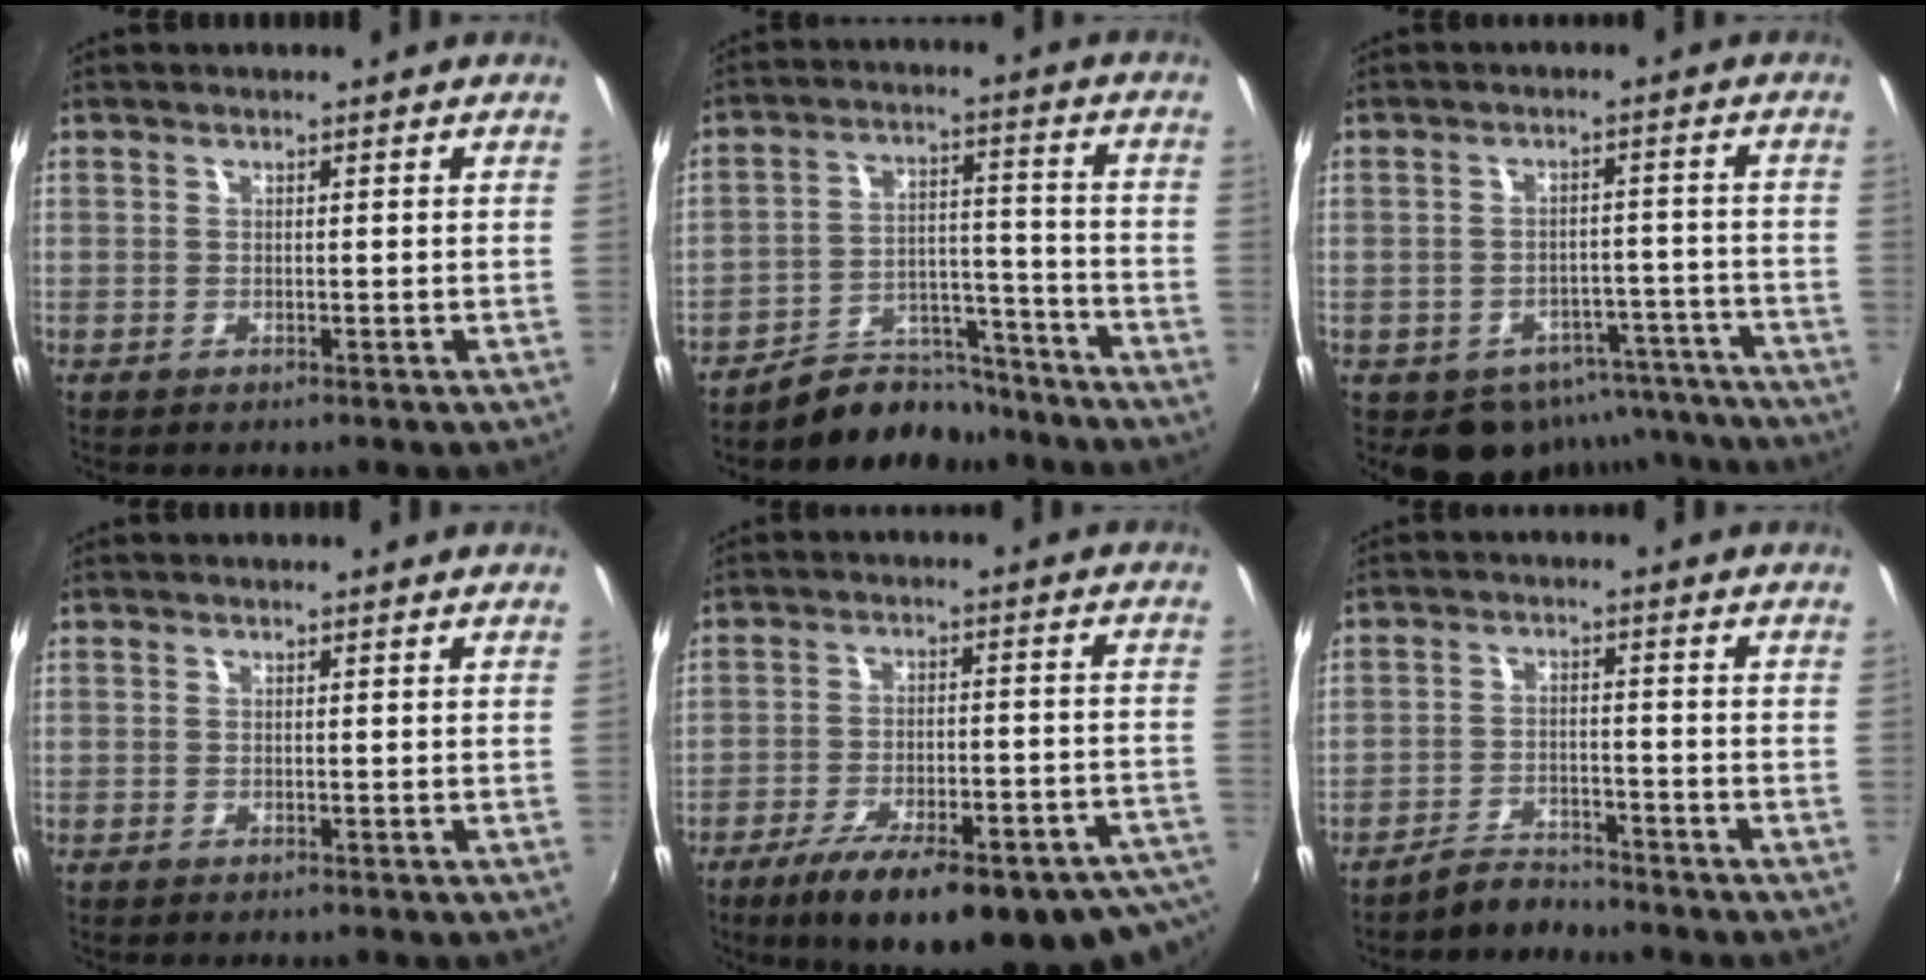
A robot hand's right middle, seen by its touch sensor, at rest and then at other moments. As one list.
[{"total": 10.9, "force": [-9.9, 4.3, 1.6], "torque": [-0.030, 0.041, -0.147]}, {"total": 11.8, "force": [-9.1, 6.9, 2.9], "torque": [-0.051, 0.024, -0.089]}, {"total": 0.0}, {"total": 24.8, "force": [-18.1, 6.3, 15.6], "torque": [-0.228, -0.036, -0.240]}, {"total": 4.4, "force": [-4.2, 1.0, 0.5], "torque": [-0.021, 0.010, -0.070]}]